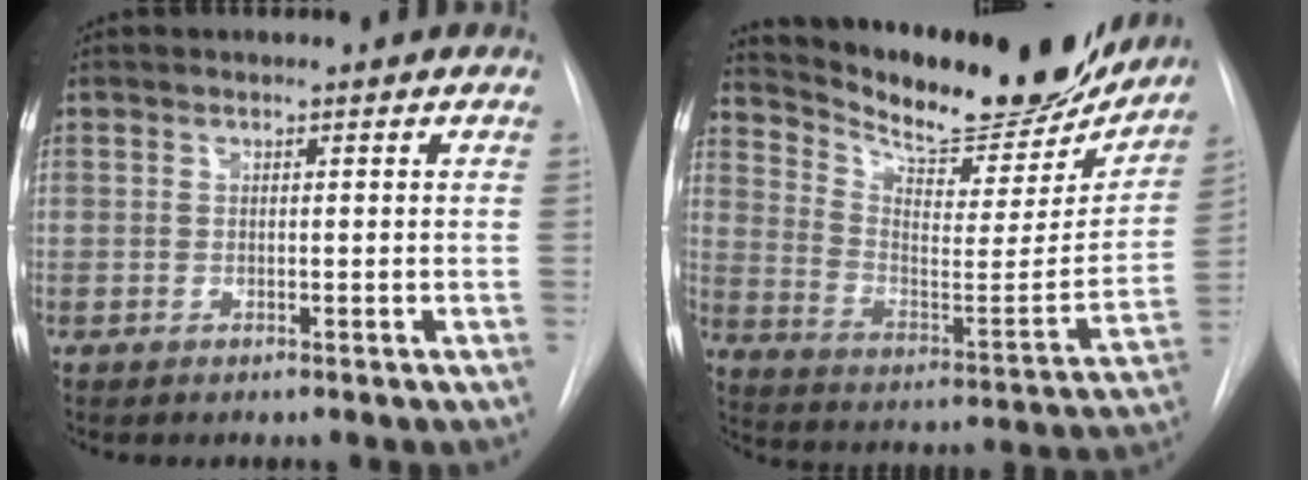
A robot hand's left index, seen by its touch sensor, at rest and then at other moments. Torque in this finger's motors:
{"motor_torque": [0.18, -0.53, 0.42, 0.10]}